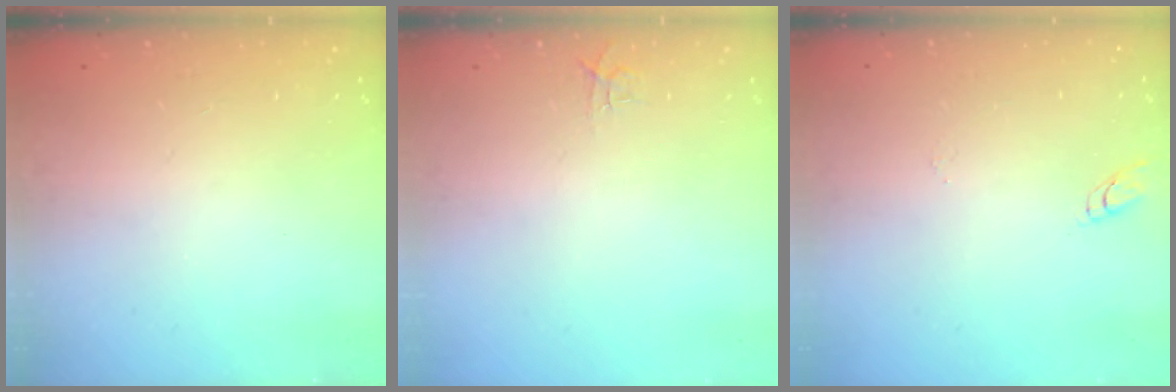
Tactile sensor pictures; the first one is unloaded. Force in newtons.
{"total": 4.7, "press": 4.6, "slide": 0.4}
{"total": 5.1, "press": 5.1, "slide": 0.5}